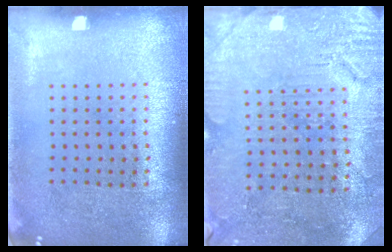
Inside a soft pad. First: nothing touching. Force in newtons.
{"total": 3.0, "press": 2.9, "slide": 0.6}